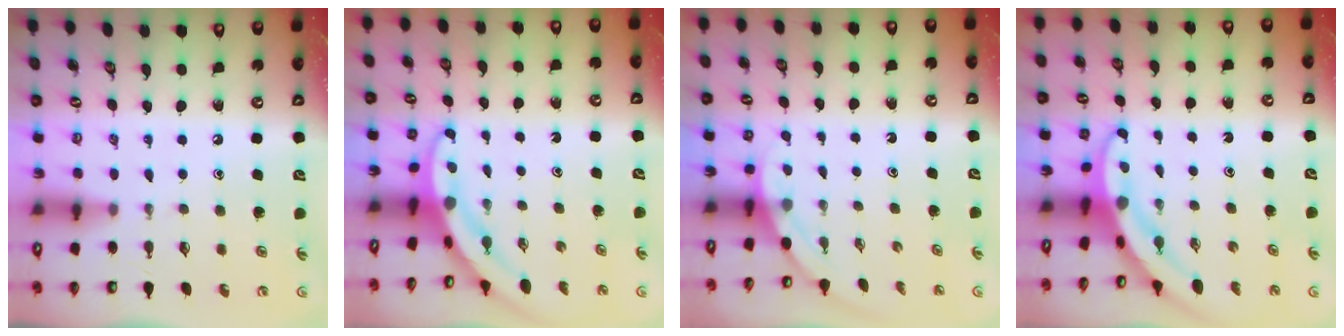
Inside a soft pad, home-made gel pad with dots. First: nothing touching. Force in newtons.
{"total": 3.3, "press": 3.3, "slide": 0.2}
{"total": 2.2, "press": 2.2, "slide": 0.0}
{"total": 3.0, "press": 3.0, "slide": 0.3}